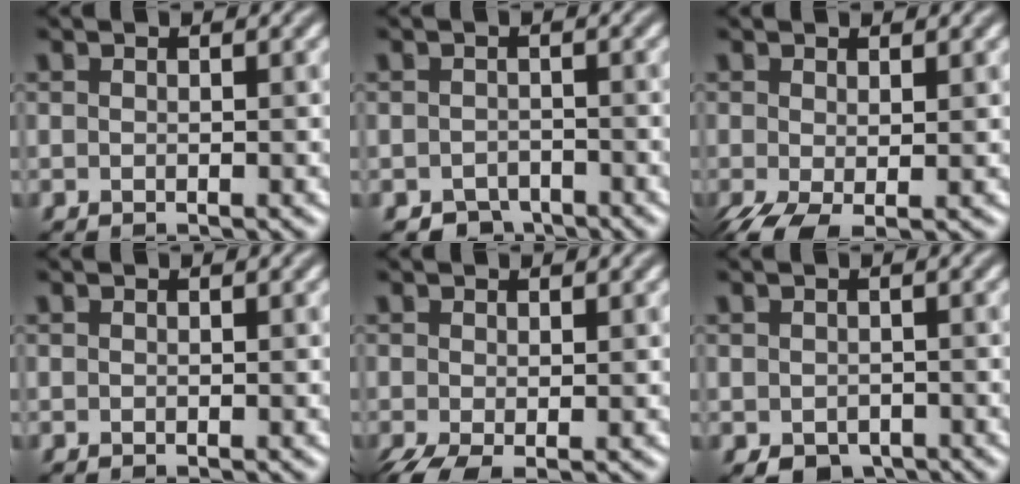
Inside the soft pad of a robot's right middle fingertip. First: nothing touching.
{"total": 2.1, "force": [-1.8, 1.1, 0.2], "torque": [0.005, -0.001, -0.034]}
{"total": 3.4, "force": [-1.0, 1.6, 2.8], "torque": [-0.066, -0.012, -0.019]}
{"total": 0.0}
{"total": 2.6, "force": [-0.9, 1.0, 2.2], "torque": [-0.053, -0.012, -0.020]}
{"total": 2.2, "force": [-1.1, 1.5, 1.1], "torque": [-0.017, -0.011, -0.017]}